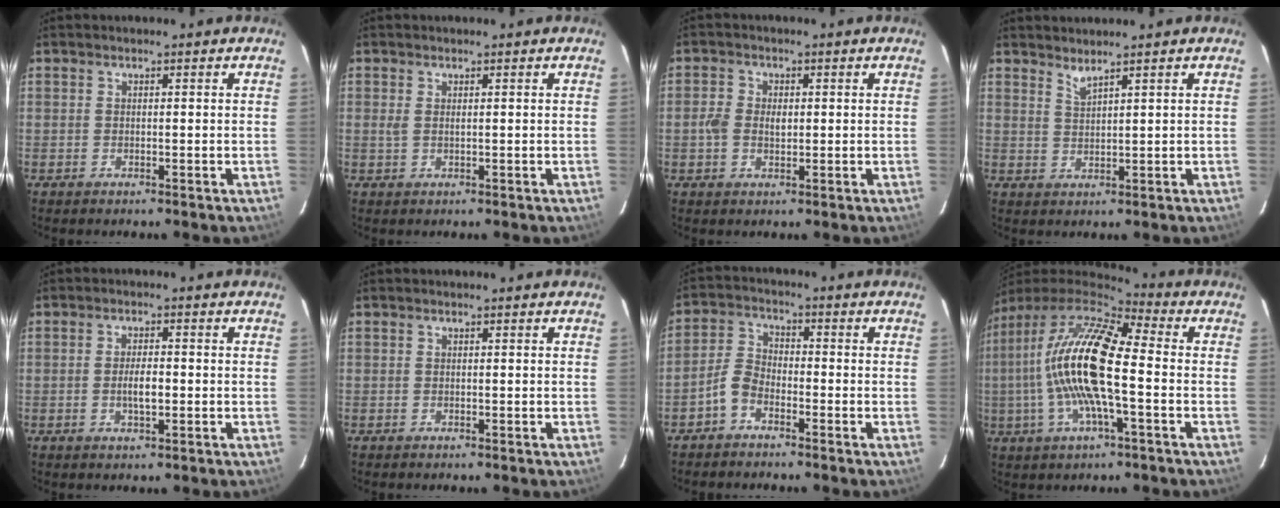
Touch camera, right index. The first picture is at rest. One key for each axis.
{"total": 1.1, "fx": 0.5, "fy": 0.3, "fz": 0.9, "tx": -0.022, "ty": 0.002, "tz": 0.009}
{"total": 3.5, "fx": -0.2, "fy": 2.5, "fz": 2.4, "tx": -0.051, "ty": 0.008, "tz": -0.005}
{"total": 2.1, "fx": 1.9, "fy": -0.2, "fz": 0.9, "tx": -0.018, "ty": -0.003, "tz": 0.034}
{"total": 3.6, "fx": -0.6, "fy": 1.2, "fz": 3.3, "tx": -0.061, "ty": 0.001, "tz": -0.009}
{"total": 0.0}
{"total": 4.5, "fx": -3.0, "fy": 2.4, "fz": 2.4, "tx": -0.057, "ty": 0.015, "tz": -0.065}
{"total": 17.7, "fx": -1.1, "fy": 4.1, "fz": 17.1, "tx": -0.314, "ty": 0.002, "tz": -0.033}